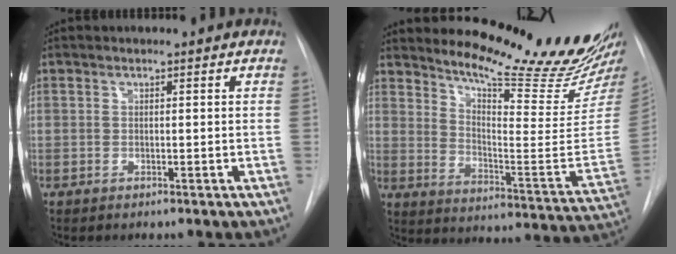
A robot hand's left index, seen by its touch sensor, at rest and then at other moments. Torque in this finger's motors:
{"motor_torque": [0.94, -1.20, 0.09, 0.00]}